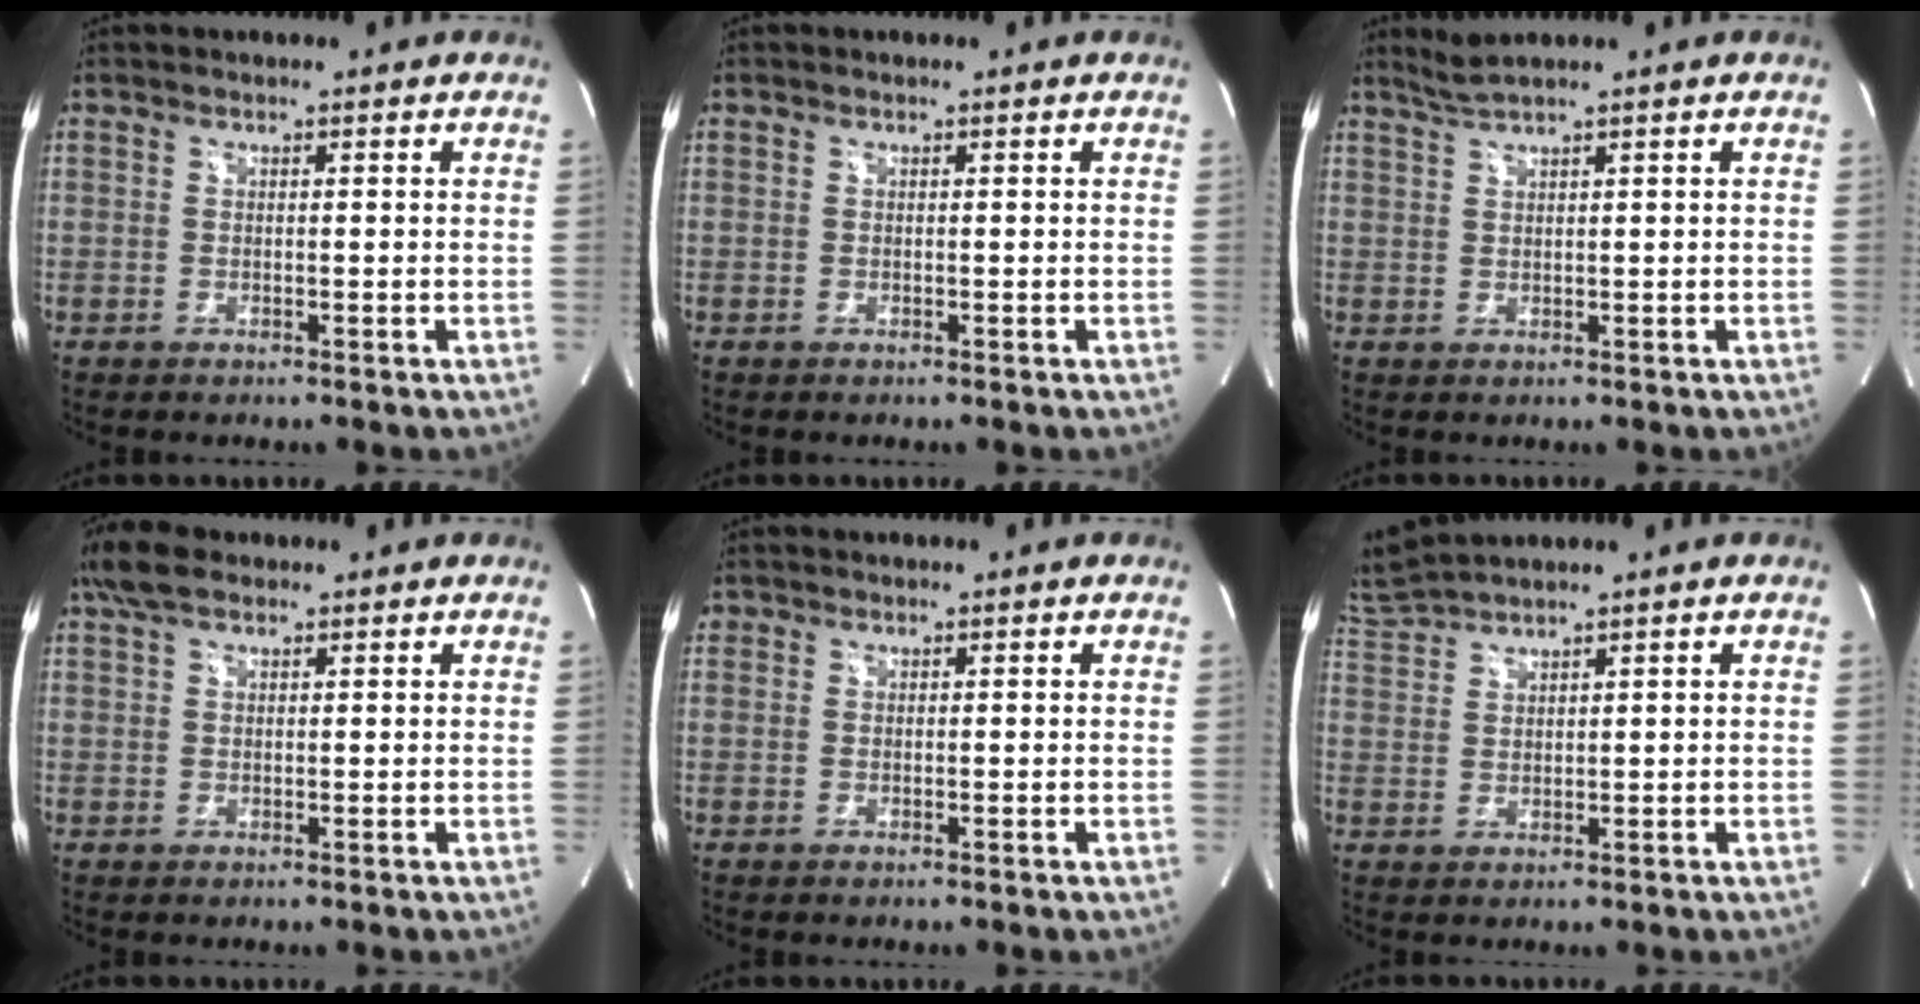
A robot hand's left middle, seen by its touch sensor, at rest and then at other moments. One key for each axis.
{"total": 0.0}
{"total": 2.2, "fx": 1.9, "fy": -0.8, "fz": 0.7, "tx": -0.019, "ty": 0.006, "tz": 0.044}
{"total": 4.6, "fx": 3.3, "fy": 1.9, "fz": 2.6, "tx": -0.065, "ty": 0.028, "tz": 0.068}
{"total": 0.5, "fx": 0.4, "fy": 0.4, "fz": 0.1, "tx": 0.003, "ty": 0.003, "tz": 0.006}
{"total": 4.8, "fx": 4.5, "fy": -1.1, "fz": 1.2, "tx": -0.047, "ty": 0.013, "tz": 0.102}